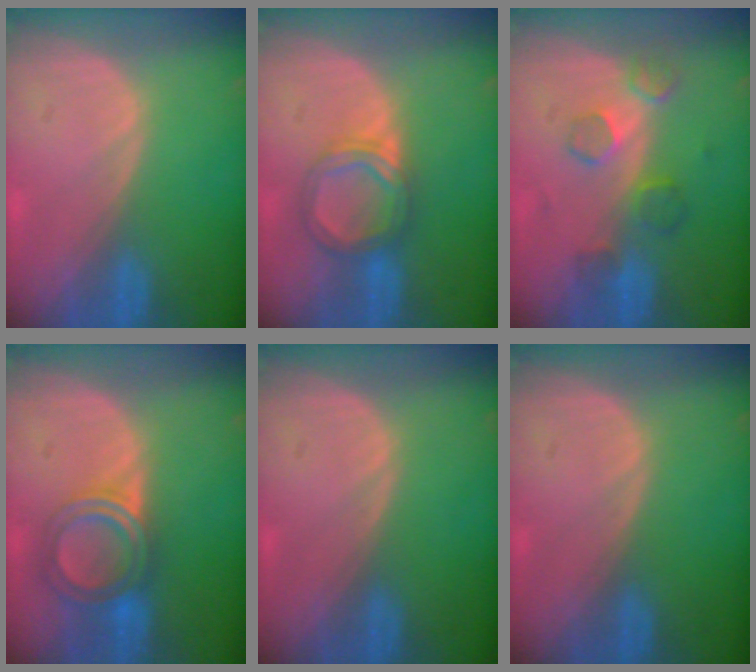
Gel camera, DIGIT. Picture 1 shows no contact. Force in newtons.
{"total": 5.4, "press": 5.3, "slide": 1.0}
{"total": 5.2, "press": 4.9, "slide": 1.5}
{"total": 5.9, "press": 5.6, "slide": 1.6}
{"total": 0.0}
{"total": 0.0}